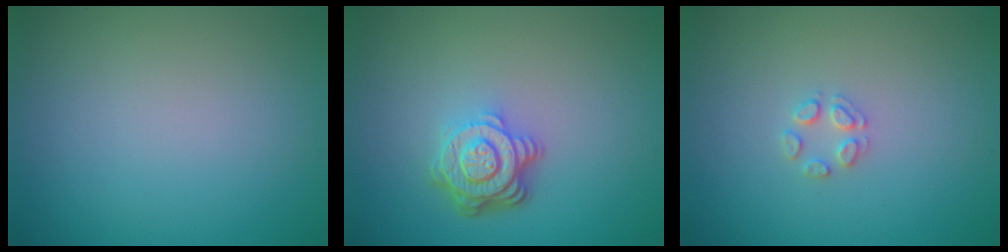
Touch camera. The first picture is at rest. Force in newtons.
{"total": 4.6, "press": 3.4, "slide": 3.0}
{"total": 1.5, "press": 1.5, "slide": 0.1}